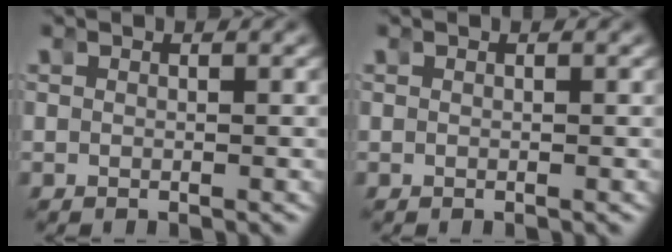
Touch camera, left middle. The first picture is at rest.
{"total": 0.0}